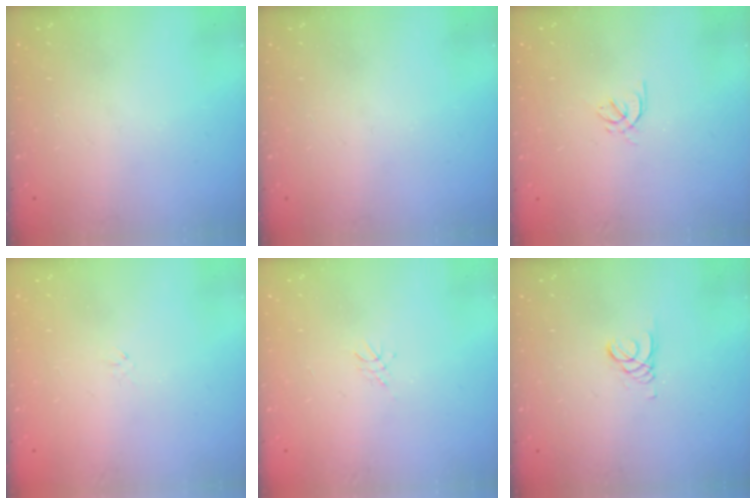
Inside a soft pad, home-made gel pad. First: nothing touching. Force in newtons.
{"total": 0.0}
{"total": 2.1, "press": 2.0, "slide": 0.6}
{"total": 1.2, "press": 1.2, "slide": 0.4}
{"total": 4.1, "press": 4.1, "slide": 0.5}
{"total": 1.5, "press": 1.5, "slide": 0.1}